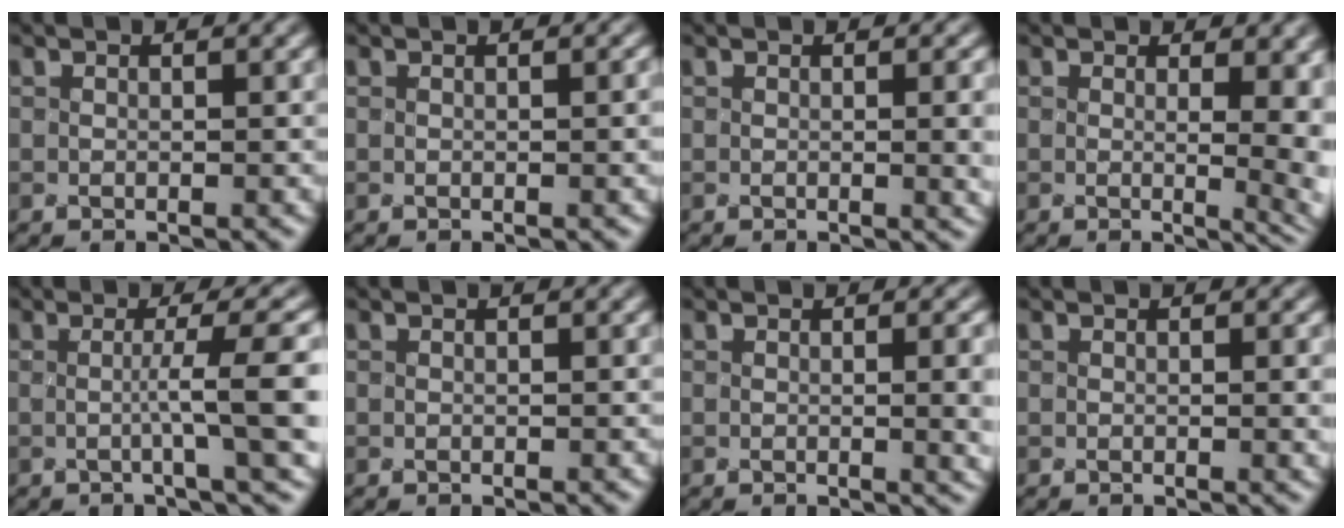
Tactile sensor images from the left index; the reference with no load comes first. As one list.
[{"total": 1.2, "force": [-0.2, 0.4, 1.1], "torque": [-0.004, 0.003, 0.003]}, {"total": 3.1, "force": [-0.1, 1.3, 2.9], "torque": [-0.013, 0.009, 0.008]}, {"total": 7.7, "force": [1.4, 3.8, 6.5], "torque": [-0.037, 0.017, 0.022]}, {"total": 5.2, "force": [-0.6, 0.5, 5.1], "torque": [-0.070, 0.014, 0.002]}, {"total": 0.0}, {"total": 4.1, "force": [-0.2, 1.7, 3.7], "torque": [-0.014, 0.010, 0.010]}, {"total": 1.2, "force": [-0.1, 0.3, 1.1], "torque": [-0.006, 0.002, 0.005]}]